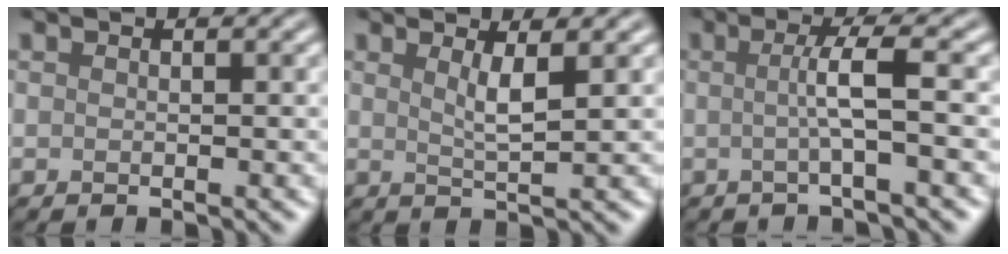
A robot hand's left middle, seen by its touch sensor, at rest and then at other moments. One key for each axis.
{"total": 2.3, "fx": 1.0, "fy": 0.5, "fz": 2.0, "tx": -0.031, "ty": -0.004, "tz": 0.015}
{"total": 3.2, "fx": -0.1, "fy": 0.4, "fz": 3.1, "tx": -0.057, "ty": -0.003, "tz": -0.009}